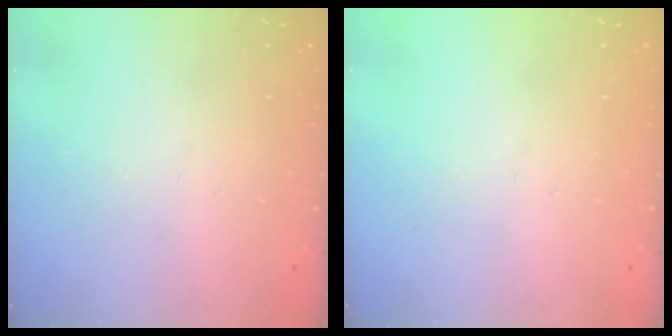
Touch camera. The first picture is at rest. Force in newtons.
{"total": 0.0}